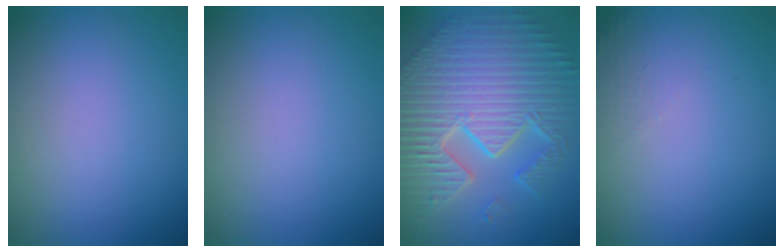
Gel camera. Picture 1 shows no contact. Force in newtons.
{"total": 0.0}
{"total": 11.6, "press": 7.4, "slide": 8.9}
{"total": 1.1, "press": 1.1, "slide": 0.3}